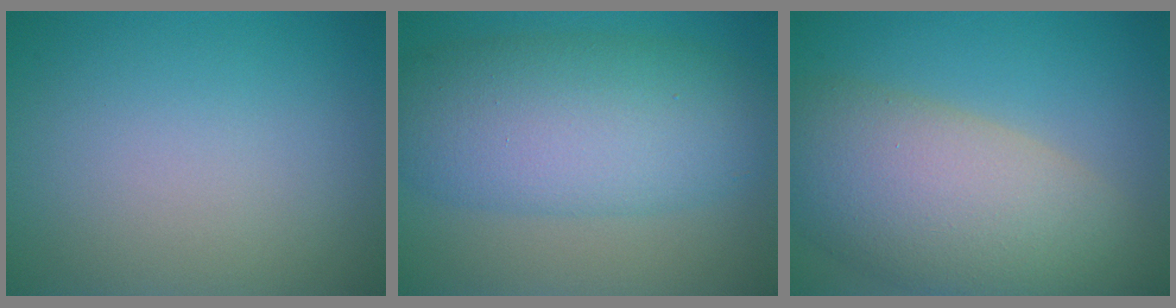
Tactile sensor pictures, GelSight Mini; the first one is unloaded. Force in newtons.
{"total": 9.5, "press": 9.5, "slide": 0.1}
{"total": 10.7, "press": 10.7, "slide": 0.7}